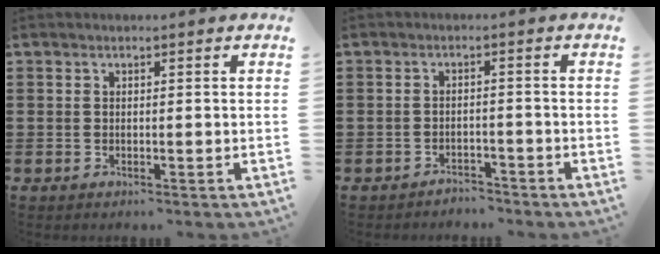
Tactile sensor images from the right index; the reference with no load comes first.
{"total": 2.2, "force": [-2.2, 0.2, 0.0], "torque": [-0.009, 0.000, -0.049]}